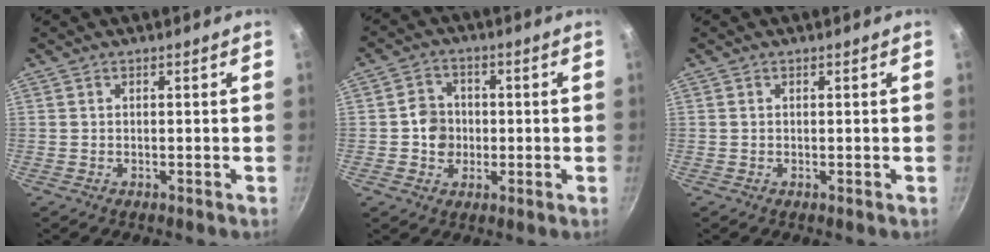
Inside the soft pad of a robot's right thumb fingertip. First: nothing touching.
{"total": 6.1, "force": [-0.4, 5.4, 2.9], "torque": [-0.022, 0.010, -0.014]}
{"total": 0.0}